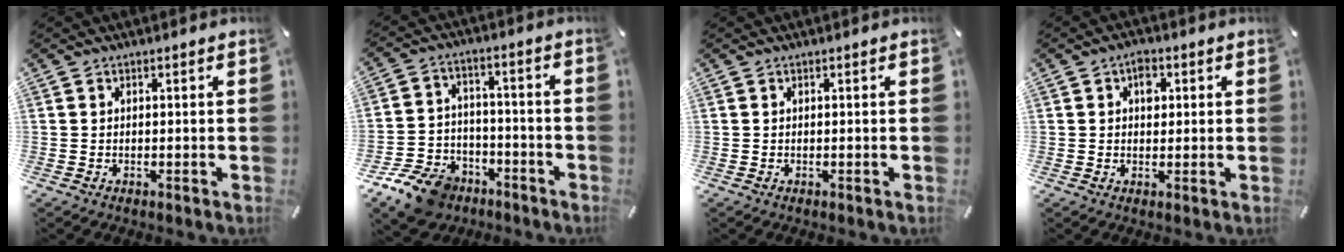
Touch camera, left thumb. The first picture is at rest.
{"total": 11.9, "force": [-8.2, 7.6, 4.3], "torque": [-0.082, 0.060, -0.146]}
{"total": 0.0}
{"total": 3.6, "force": [1.0, 2.5, 2.4], "torque": [-0.019, -0.005, 0.008]}